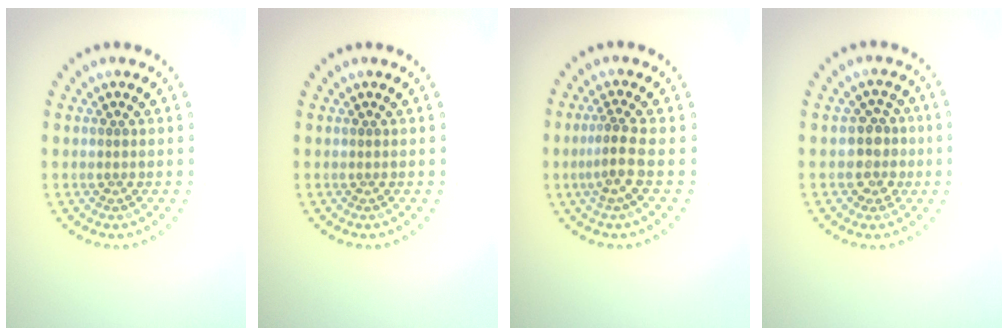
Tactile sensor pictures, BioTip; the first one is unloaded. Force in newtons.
{"total": 0.0}
{"total": 2.6, "press": 1.9, "slide": 1.7}
{"total": 2.4, "press": 2.2, "slide": 1.1}